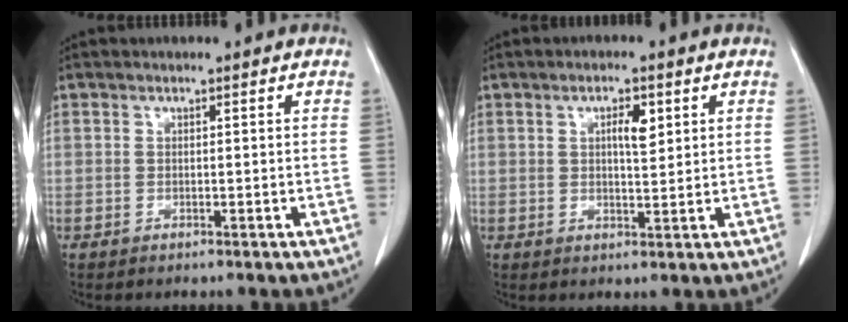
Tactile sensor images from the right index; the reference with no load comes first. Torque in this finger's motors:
{"motor_torque": [0.23, 0.08, 0.11, 0.03]}